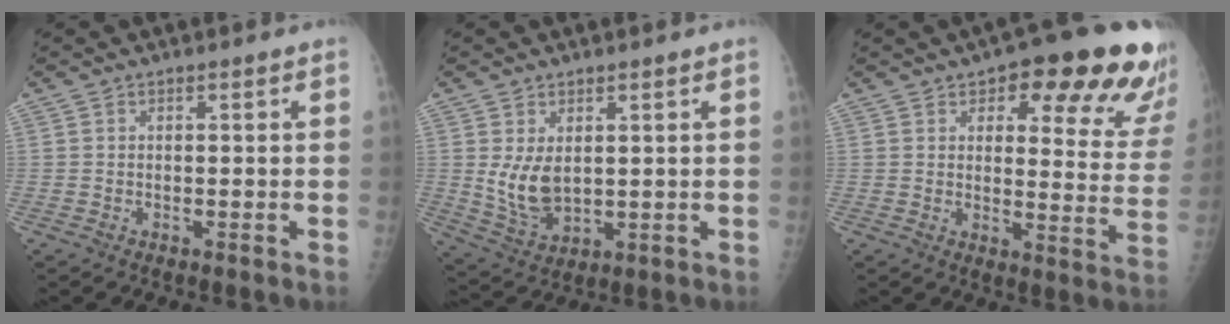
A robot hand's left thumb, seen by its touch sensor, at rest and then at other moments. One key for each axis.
{"total": 7.1, "fx": 1.5, "fy": 4.3, "fz": 5.4, "tx": -0.091, "ty": -0.023, "tz": 0.045}
{"total": 20.9, "fx": 13.1, "fy": 7.2, "fz": 14.6, "tx": -0.126, "ty": -0.055, "tz": 0.150}